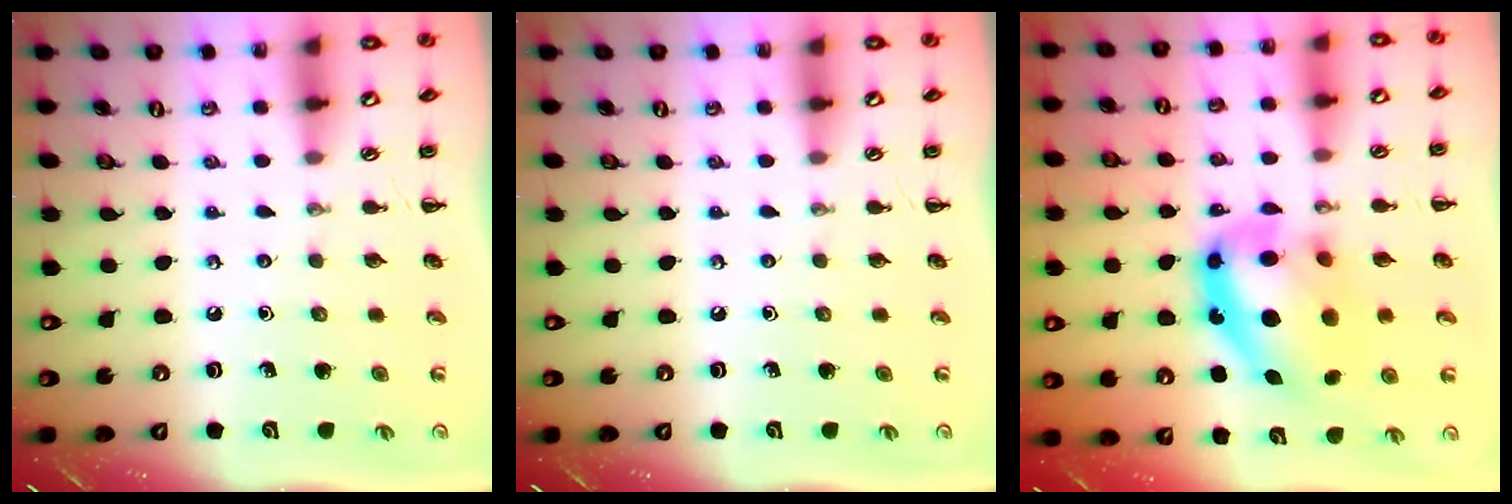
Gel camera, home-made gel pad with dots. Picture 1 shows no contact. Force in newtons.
{"total": 0.0}
{"total": 16.5, "press": 16.0, "slide": 4.0}